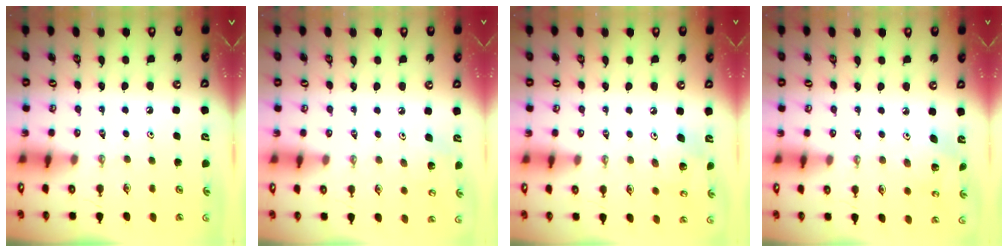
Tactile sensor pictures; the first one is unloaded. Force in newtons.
{"total": 6.0, "press": 5.7, "slide": 1.7}
{"total": 7.7, "press": 7.5, "slide": 1.7}
{"total": 4.3, "press": 4.3, "slide": 0.4}